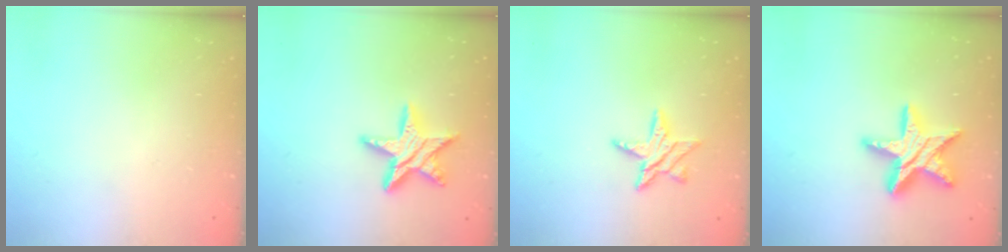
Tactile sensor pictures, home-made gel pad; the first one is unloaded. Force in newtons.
{"total": 11.6, "press": 11.6, "slide": 0.6}
{"total": 8.9, "press": 8.9, "slide": 0.5}
{"total": 16.6, "press": 16.6, "slide": 1.4}